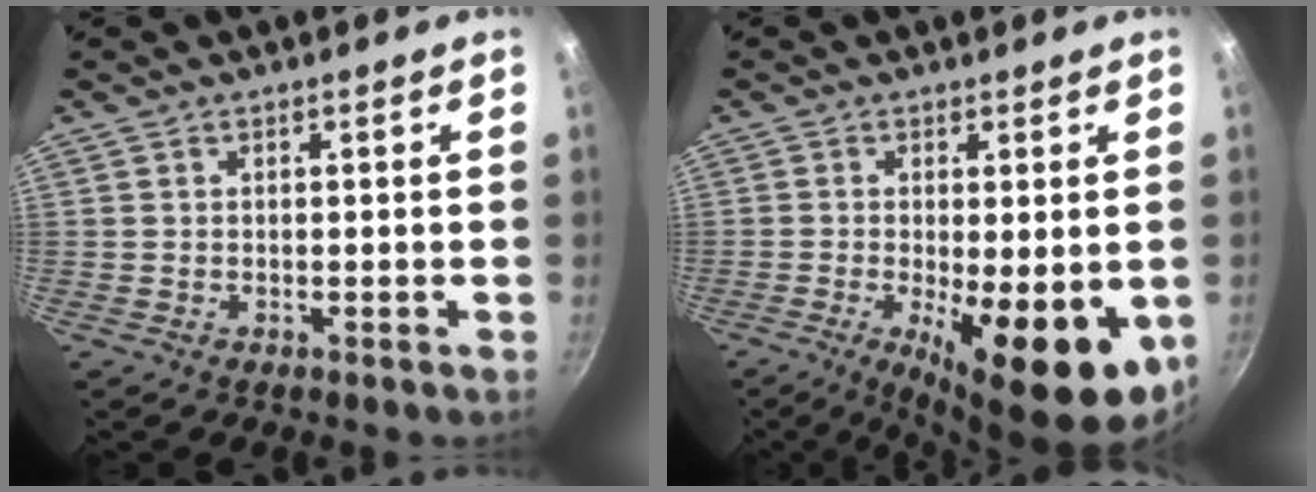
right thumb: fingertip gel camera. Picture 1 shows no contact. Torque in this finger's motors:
{"motor_torque": [0.02, 1.12, 0.90, 0.21, 0.16]}